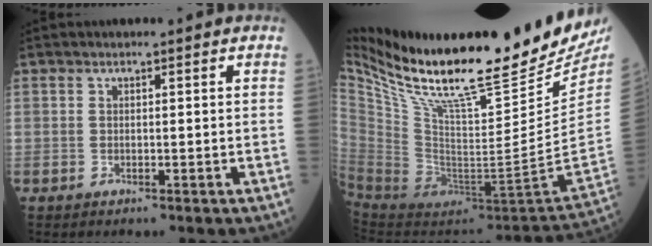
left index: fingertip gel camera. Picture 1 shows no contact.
{"total": 34.9, "force": [26.9, 5.8, 21.6], "torque": [-0.375, -0.065, 0.413]}